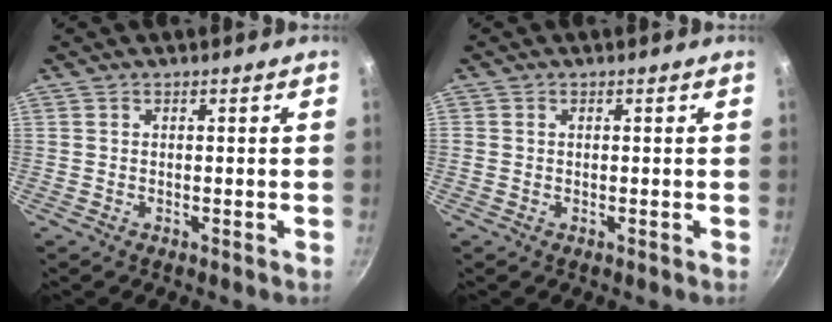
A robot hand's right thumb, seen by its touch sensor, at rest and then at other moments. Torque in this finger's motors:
{"motor_torque": [0.19, -0.26, -0.06, 0.49, 0.08]}